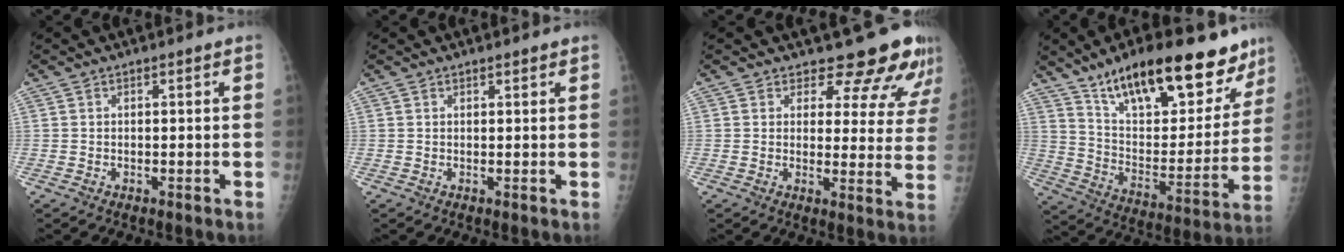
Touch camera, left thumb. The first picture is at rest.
{"total": 1.0, "force": [0.8, 0.3, 0.4], "torque": [-0.004, -0.003, 0.011]}
{"total": 12.7, "force": [11.6, 4.3, 2.7], "torque": [0.013, -0.091, 0.120]}
{"total": 26.3, "force": [18.5, 9.9, 16.0], "torque": [-0.194, -0.066, 0.292]}